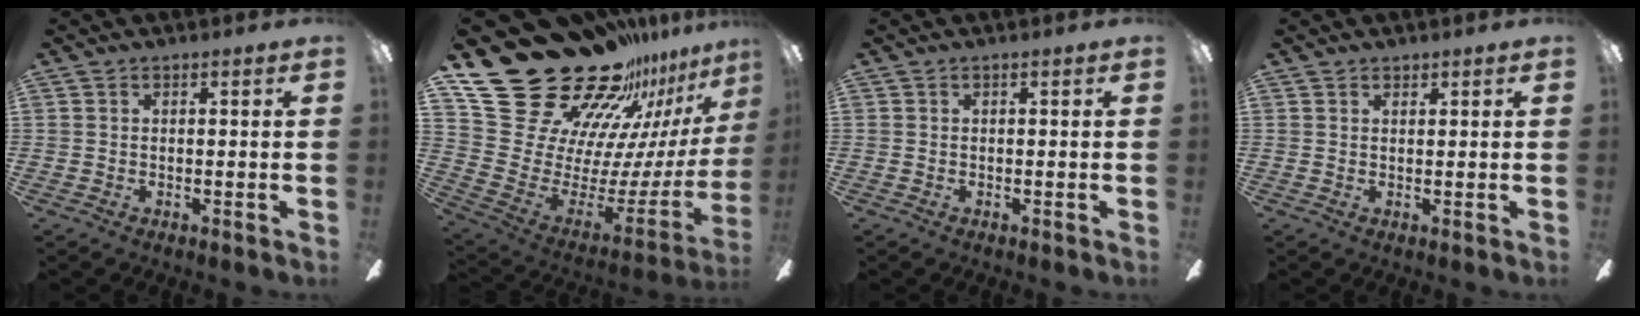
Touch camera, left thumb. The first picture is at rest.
{"total": 32.5, "force": [24.6, 15.3, 14.7], "torque": [-0.211, -0.215, 0.490]}
{"total": 0.0}
{"total": 1.1, "force": [1.0, 0.5, 0.1], "torque": [-0.002, -0.001, 0.020]}